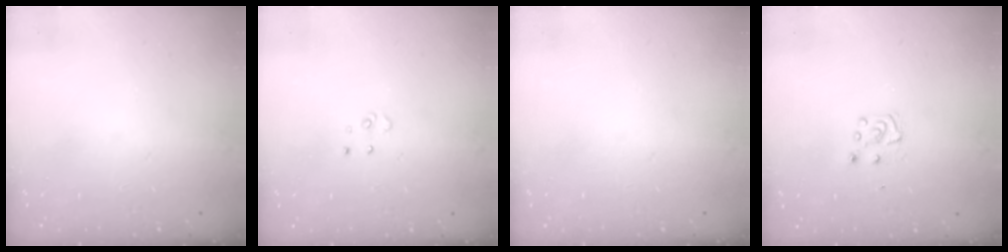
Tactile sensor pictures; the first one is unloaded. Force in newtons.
{"total": 3.9, "press": 3.9, "slide": 0.3}
{"total": 0.0}
{"total": 5.1, "press": 5.0, "slide": 0.6}